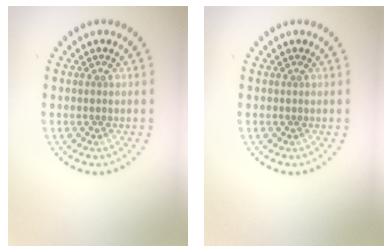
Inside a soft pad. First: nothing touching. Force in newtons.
{"total": 0.0}